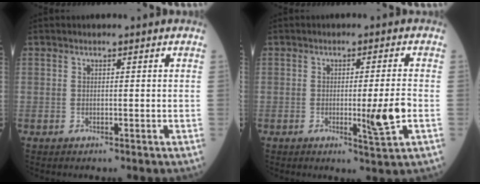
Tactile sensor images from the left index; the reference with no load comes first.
{"total": 5.4, "force": [-1.1, -0.5, 5.3], "torque": [-0.081, -0.013, -0.015]}